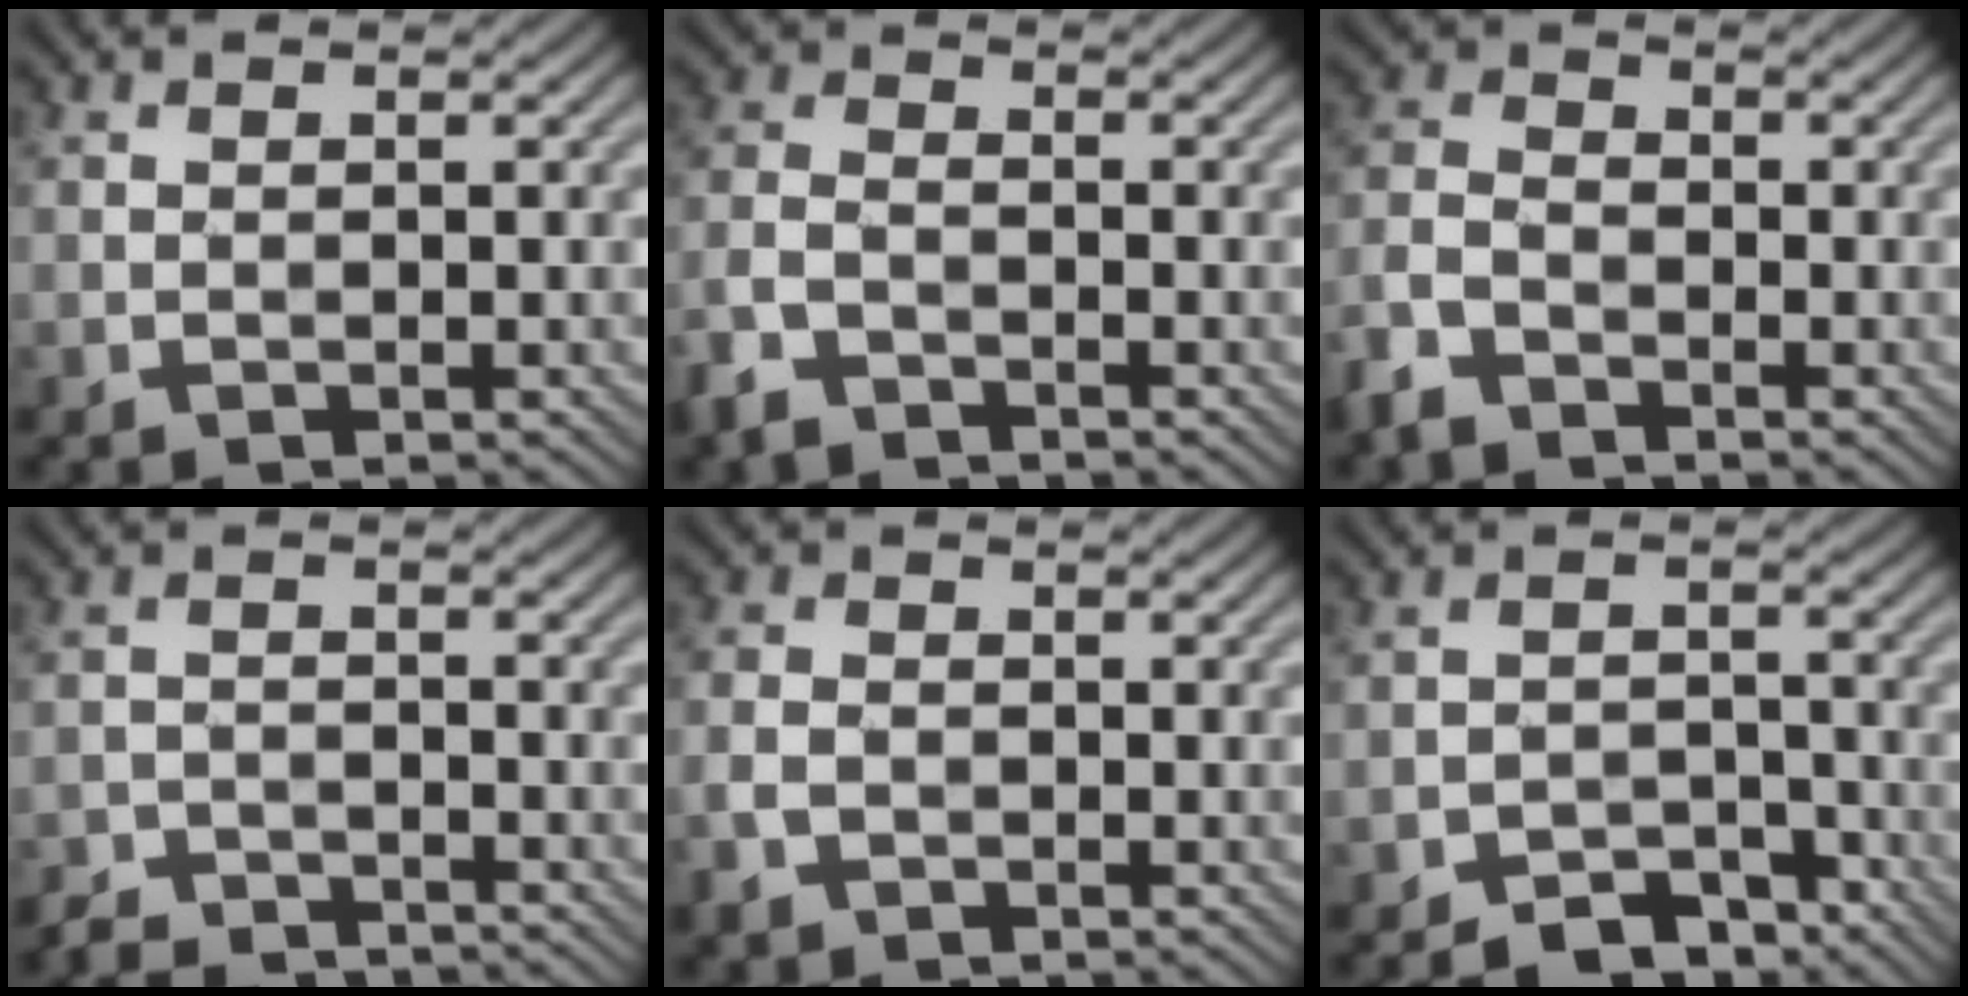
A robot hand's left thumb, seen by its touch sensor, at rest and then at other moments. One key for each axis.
{"total": 4.8, "fx": -3.5, "fy": 2.2, "fz": 2.5, "tx": -0.062, "ty": -0.006, "tz": -0.084}
{"total": 5.1, "fx": -3.6, "fy": 2.5, "fz": 2.5, "tx": -0.064, "ty": -0.003, "tz": -0.091}
{"total": 4.0, "fx": -3.8, "fy": 0.9, "fz": 0.8, "tx": -0.010, "ty": -0.002, "tz": -0.077}
{"total": 3.3, "fx": -1.7, "fy": 2.3, "fz": 1.7, "tx": -0.049, "ty": -0.006, "tz": -0.042}
{"total": 5.3, "fx": -4.5, "fy": 2.3, "fz": 1.7, "tx": -0.020, "ty": 0.005, "tz": -0.075}